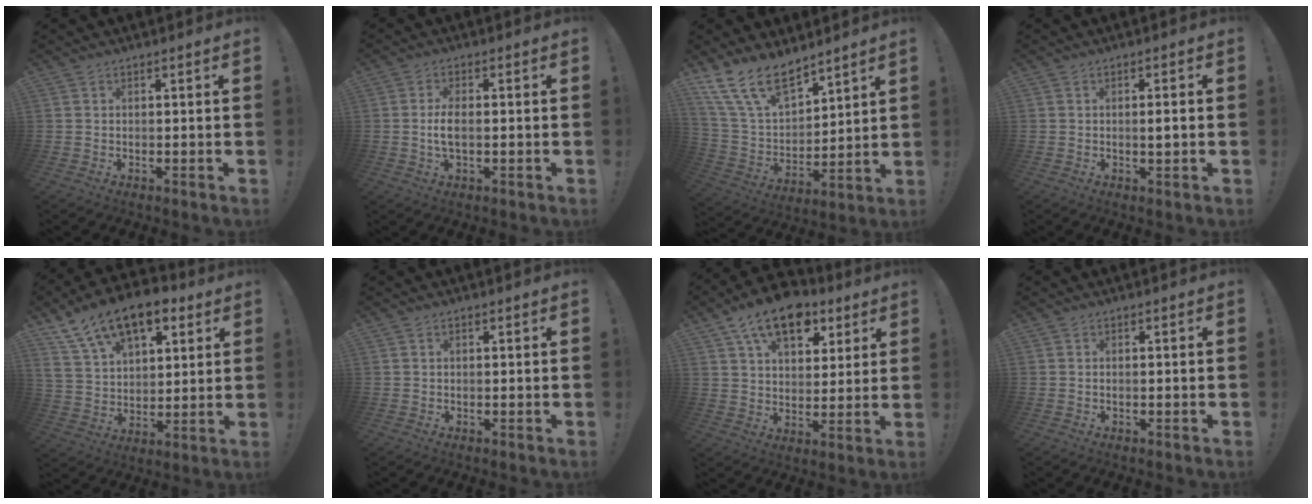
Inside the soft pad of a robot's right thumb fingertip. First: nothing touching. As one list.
[{"total": 4.6, "force": [-0.2, 2.1, 4.1], "torque": [-0.086, -0.003, -0.011]}, {"total": 16.4, "force": [12.1, 7.7, 8.0], "torque": [-0.158, -0.084, 0.228]}, {"total": 2.3, "force": [-0.2, 0.1, 2.3], "torque": [-0.032, -0.003, -0.006]}, {"total": 17.3, "force": [10.3, 9.8, 9.8], "torque": [-0.162, -0.052, 0.189]}, {"total": 0.0}, {"total": 15.1, "force": [8.7, 9.0, 8.5], "torque": [-0.126, -0.042, 0.156]}, {"total": 0.0}]